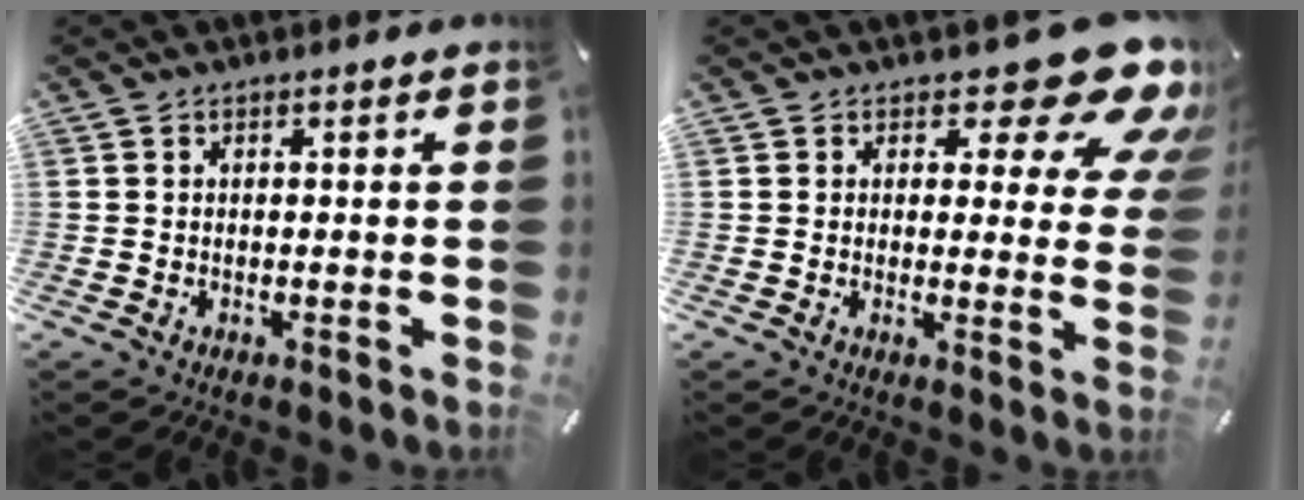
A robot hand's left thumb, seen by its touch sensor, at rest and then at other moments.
{"total": 14.1, "force": [8.6, 5.9, 9.5], "torque": [-0.114, -0.065, 0.141]}